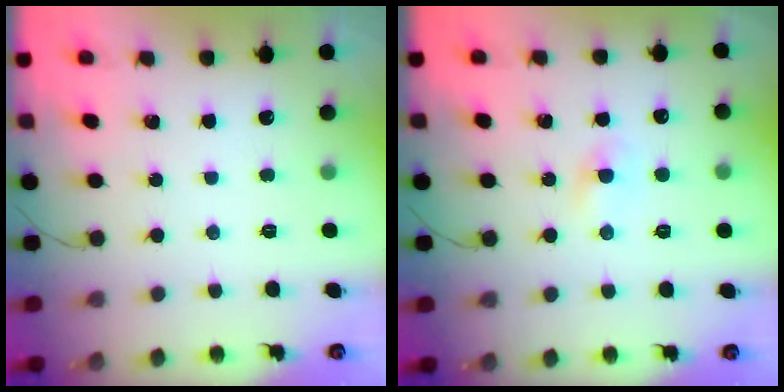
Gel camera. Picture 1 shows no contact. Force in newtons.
{"total": 1.2, "press": 1.0, "slide": 0.7}